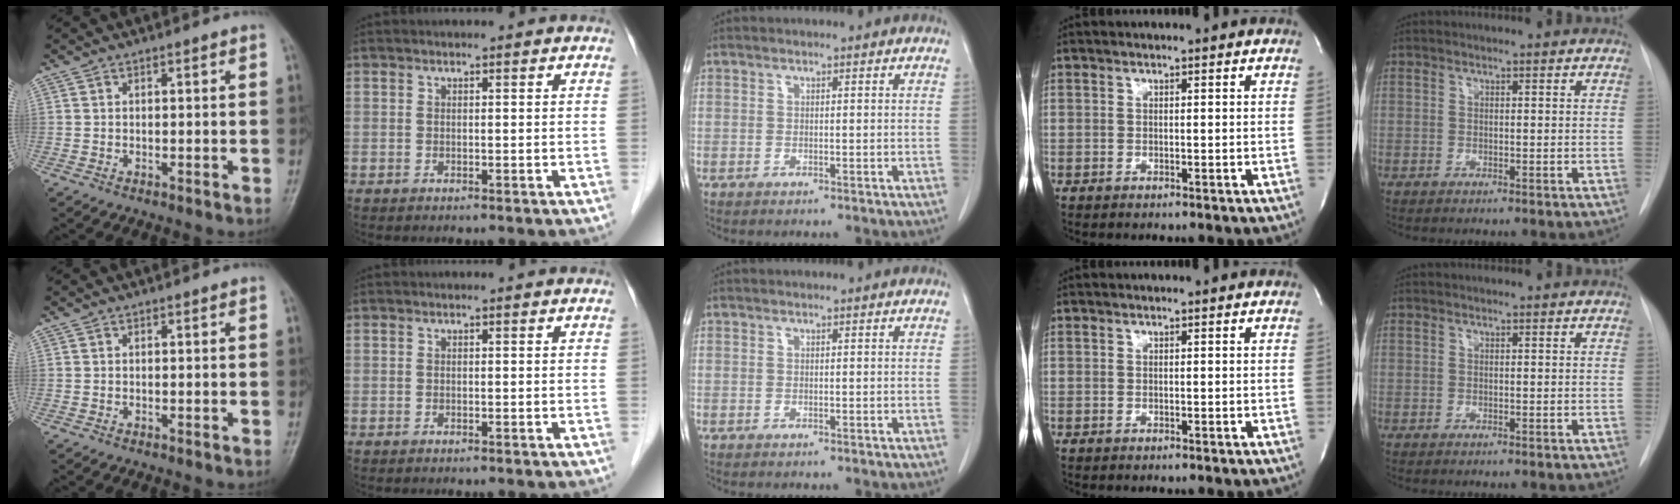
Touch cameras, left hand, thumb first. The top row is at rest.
{}